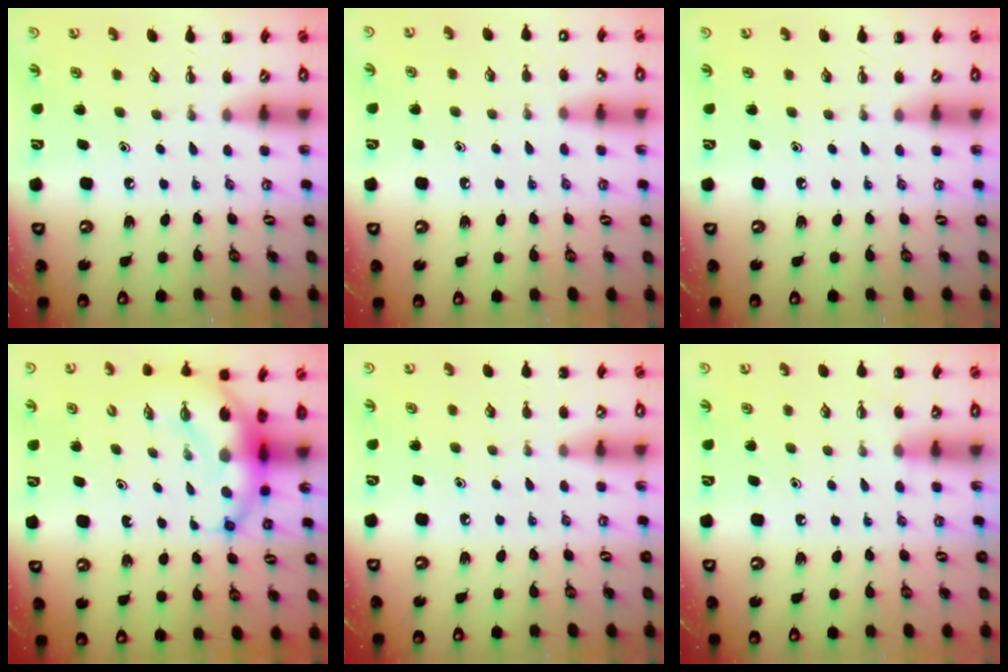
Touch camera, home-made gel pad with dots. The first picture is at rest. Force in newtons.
{"total": 7.9, "press": 7.6, "slide": 2.3}
{"total": 0.0}
{"total": 9.4, "press": 9.1, "slide": 2.4}
{"total": 4.8, "press": 4.6, "slide": 1.3}
{"total": 4.2, "press": 3.9, "slide": 1.6}